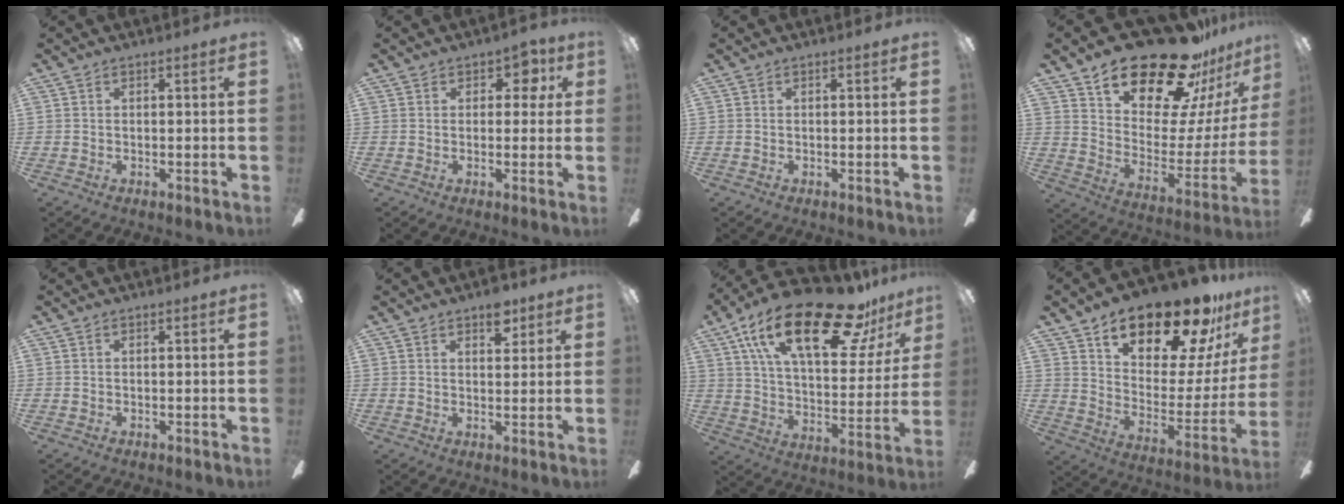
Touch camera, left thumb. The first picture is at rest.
{"total": 4.4, "force": [2.0, 3.0, 2.6], "torque": [-0.025, 0.002, 0.030]}
{"total": 0.0}
{"total": 24.8, "force": [20.0, 9.1, 11.4], "torque": [-0.176, -0.140, 0.350]}
{"total": 0.0}
{"total": 5.6, "force": [4.0, 2.8, 2.8], "torque": [-0.014, -0.021, 0.064]}
{"total": 28.4, "force": [17.4, 11.1, 19.6], "torque": [-0.319, -0.087, 0.288]}
{"total": 21.7, "force": [16.7, 8.5, 11.0], "torque": [-0.174, -0.113, 0.284]}